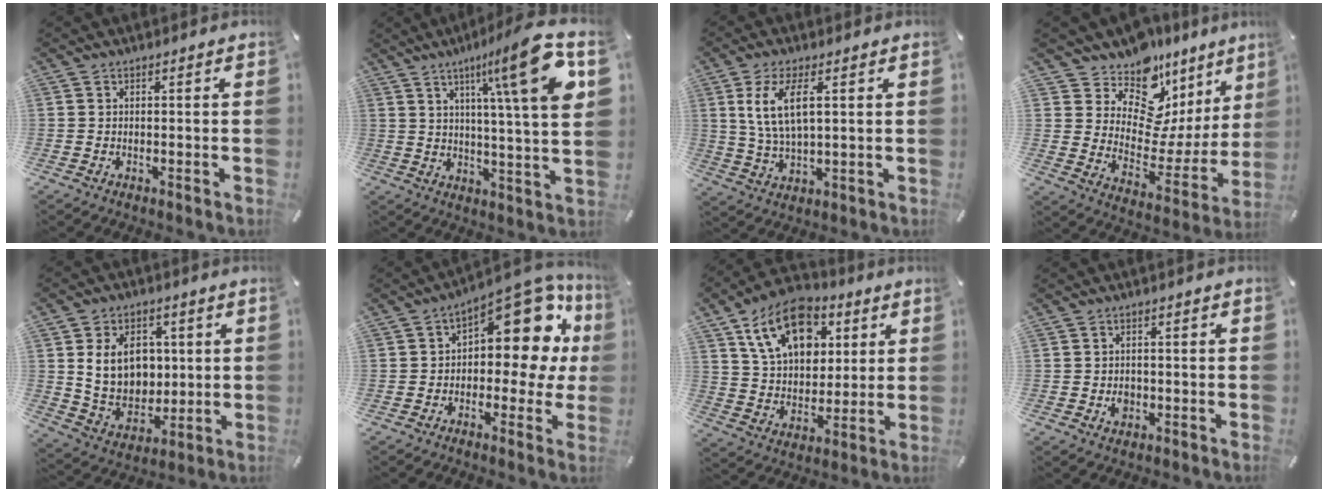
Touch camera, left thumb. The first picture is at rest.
{"total": 19.0, "force": [8.3, 2.7, 16.9], "torque": [-0.248, -0.042, 0.110]}
{"total": 9.6, "force": [3.4, 3.9, 8.1], "torque": [-0.175, -0.004, 0.054]}
{"total": 12.4, "force": [9.3, 7.4, 3.3], "torque": [-0.047, -0.122, 0.159]}
{"total": 12.8, "force": [2.7, 10.7, 6.5], "torque": [-0.123, 0.000, 0.058]}
{"total": 16.3, "force": [6.8, 8.2, 12.4], "torque": [-0.158, -0.059, 0.110]}
{"total": 16.8, "force": [7.6, 11.9, 9.2], "torque": [-0.148, -0.019, 0.142]}
{"total": 3.2, "force": [-0.8, 2.8, 1.5], "torque": [-0.018, 0.001, -0.015]}